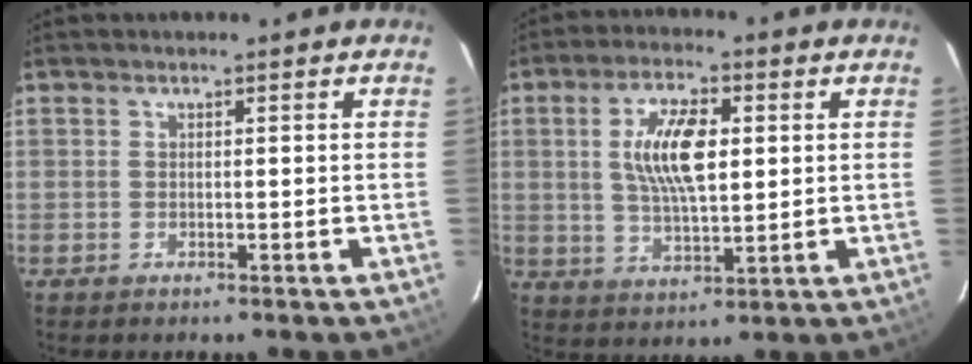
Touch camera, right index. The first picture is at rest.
{"total": 10.6, "force": [2.0, 4.3, 9.5], "torque": [-0.180, 0.008, 0.039]}